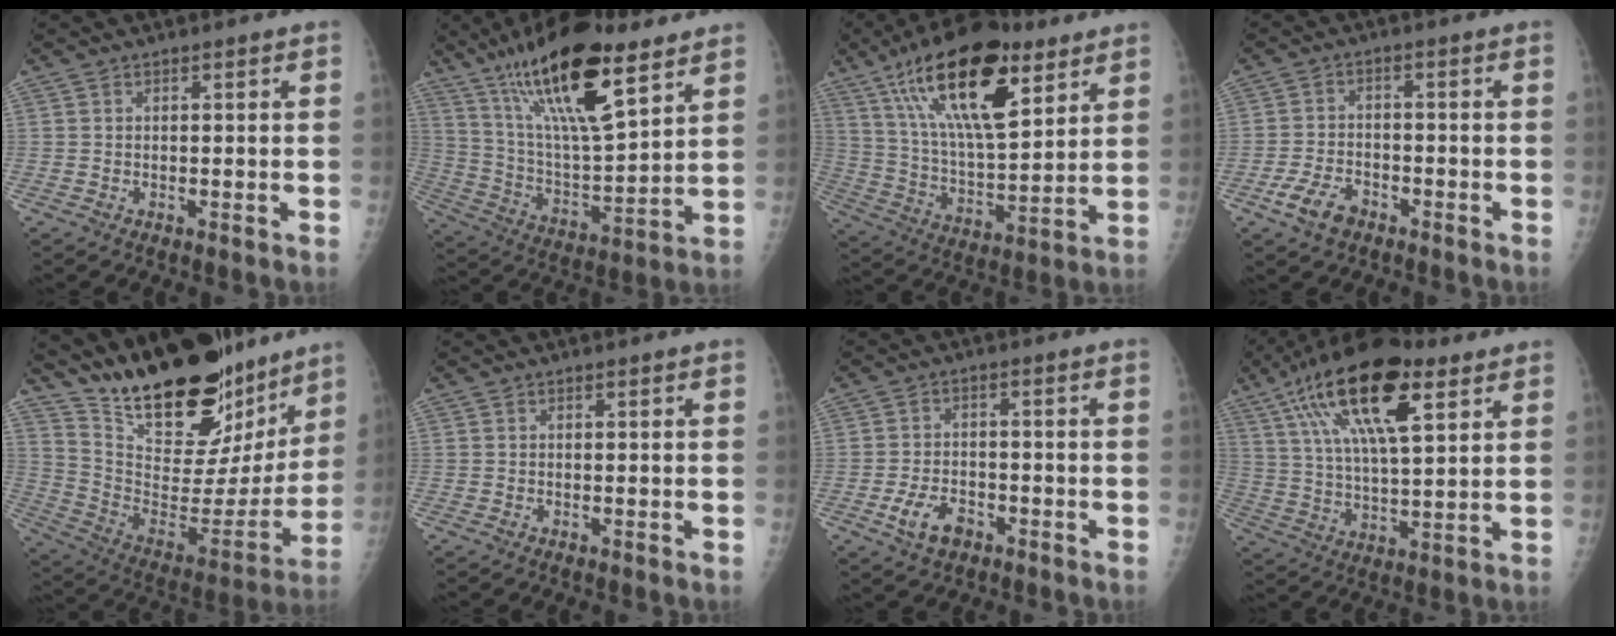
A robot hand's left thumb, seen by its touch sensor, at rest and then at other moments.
{"total": 22.7, "force": [14.0, 6.7, 16.6], "torque": [-0.276, -0.054, 0.250]}
{"total": 23.8, "force": [12.3, 9.5, 18.0], "torque": [-0.293, -0.038, 0.215]}
{"total": 6.1, "force": [-3.6, 3.6, 3.3], "torque": [-0.064, 0.017, -0.065]}
{"total": 28.8, "force": [22.2, 11.2, 14.6], "torque": [-0.197, -0.105, 0.349]}
{"total": 0.0}
{"total": 6.2, "force": [-3.1, 3.9, 3.7], "torque": [-0.064, 0.017, -0.052]}
{"total": 20.8, "force": [10.1, 7.7, 16.4], "torque": [-0.286, -0.013, 0.174]}